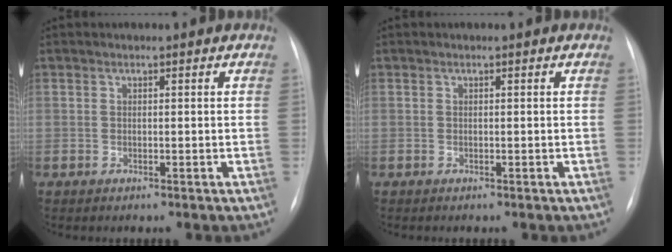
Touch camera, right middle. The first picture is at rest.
{"total": 0.0}